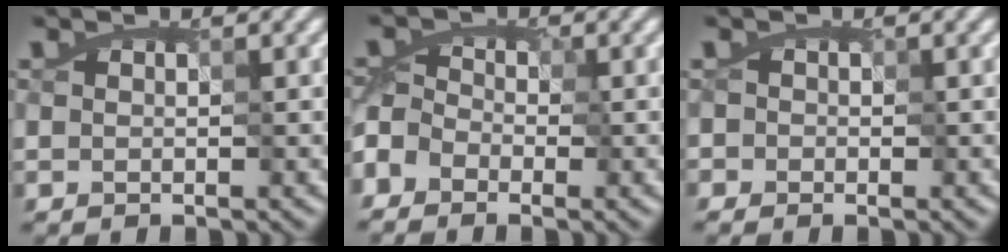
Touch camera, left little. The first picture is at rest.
{"total": 6.4, "force": [-4.4, 4.2, 2.1], "torque": [-0.030, 0.012, -0.100]}
{"total": 1.2, "force": [-0.1, 1.1, 0.4], "torque": [-0.009, 0.004, -0.001]}